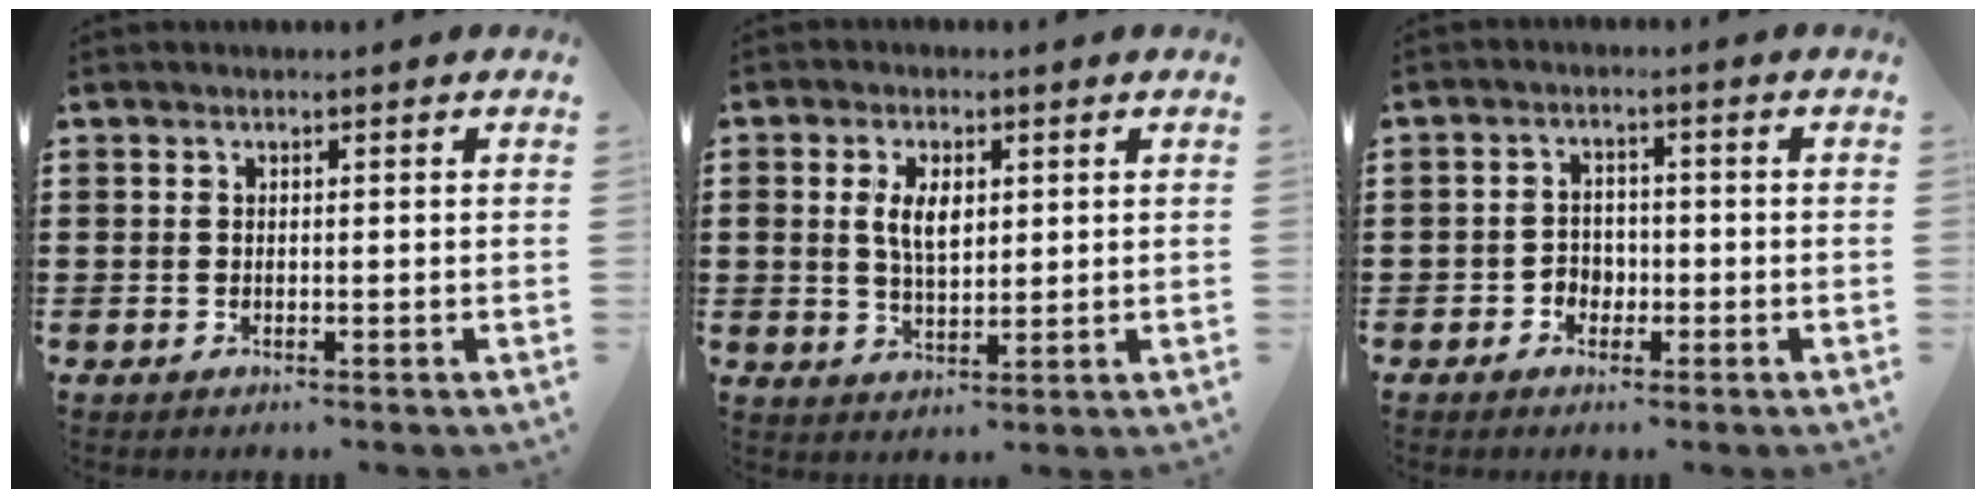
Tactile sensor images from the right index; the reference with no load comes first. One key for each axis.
{"total": 5.0, "fx": 1.0, "fy": 2.7, "fz": 4.1, "tx": -0.078, "ty": 0.007, "tz": 0.015}
{"total": 2.6, "fx": -1.3, "fy": 2.1, "fz": 0.6, "tx": -0.018, "ty": 0.005, "tz": -0.030}